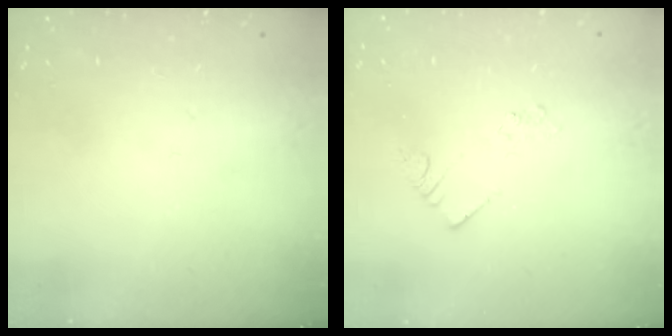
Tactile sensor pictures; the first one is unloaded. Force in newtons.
{"total": 2.2, "press": 2.2, "slide": 0.1}